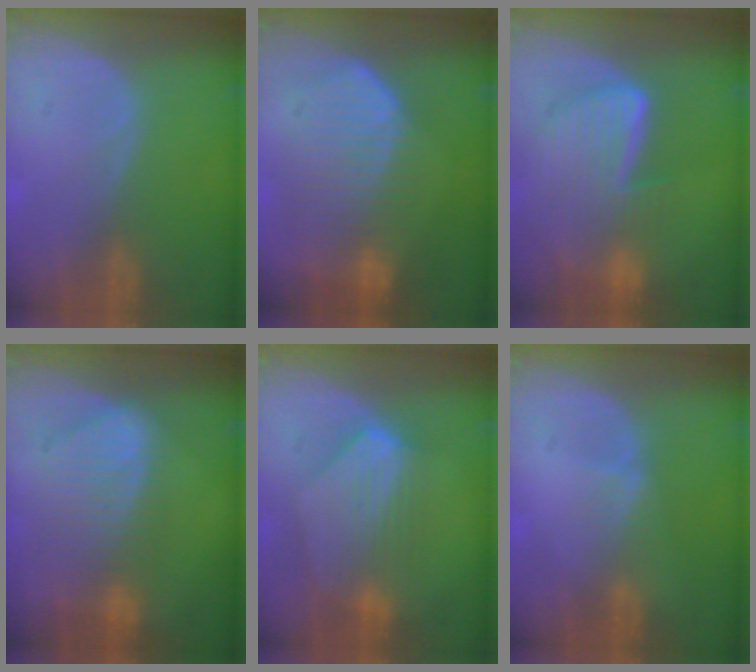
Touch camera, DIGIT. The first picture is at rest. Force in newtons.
{"total": 10.5, "press": 9.2, "slide": 5.1}
{"total": 9.1, "press": 8.0, "slide": 4.3}
{"total": 9.4, "press": 8.2, "slide": 4.7}
{"total": 7.9, "press": 7.6, "slide": 2.2}
{"total": 1.3, "press": 1.3, "slide": 0.2}